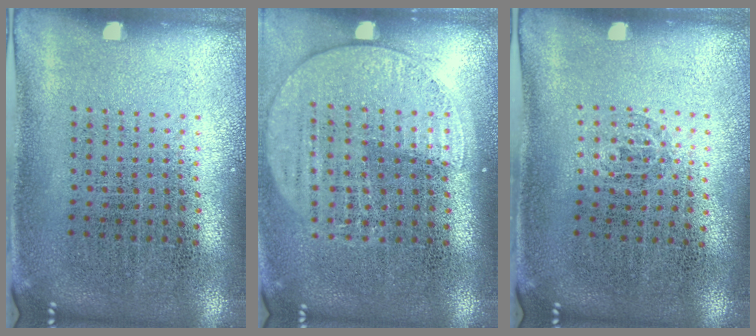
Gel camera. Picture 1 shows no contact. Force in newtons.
{"total": 1.5, "press": 1.3, "slide": 0.7}
{"total": 0.5, "press": 0.3, "slide": 0.4}